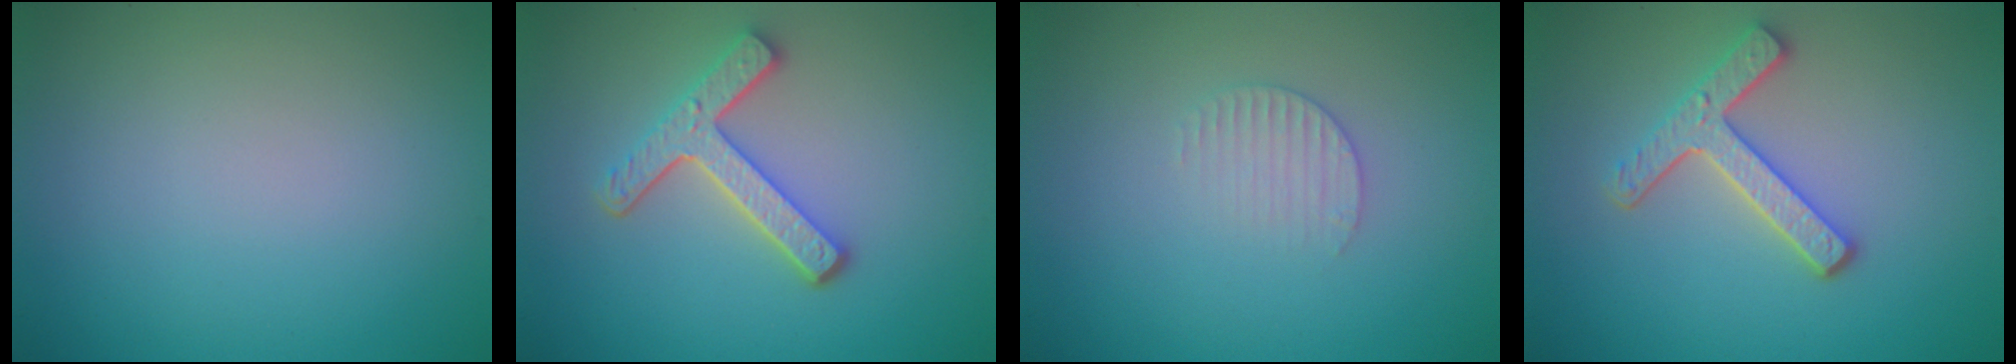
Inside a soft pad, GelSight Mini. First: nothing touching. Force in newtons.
{"total": 4.0, "press": 3.1, "slide": 2.5}
{"total": 1.5, "press": 1.5, "slide": 0.4}
{"total": 3.6, "press": 3.0, "slide": 2.0}